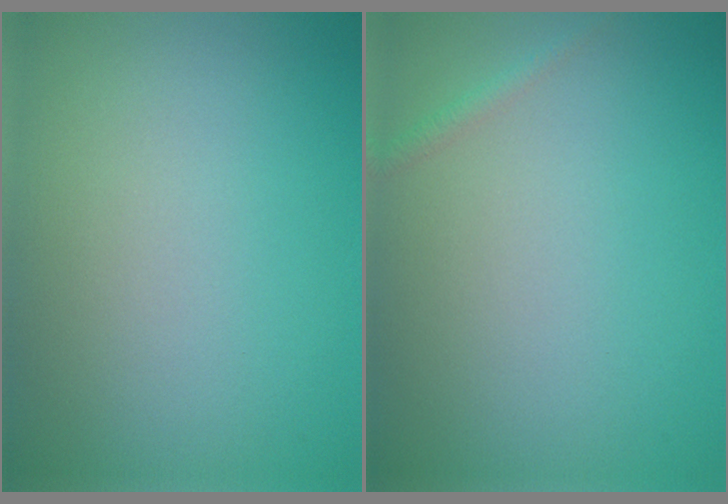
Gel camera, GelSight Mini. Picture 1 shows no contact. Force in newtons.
{"total": 0.8, "press": 0.7, "slide": 0.1}